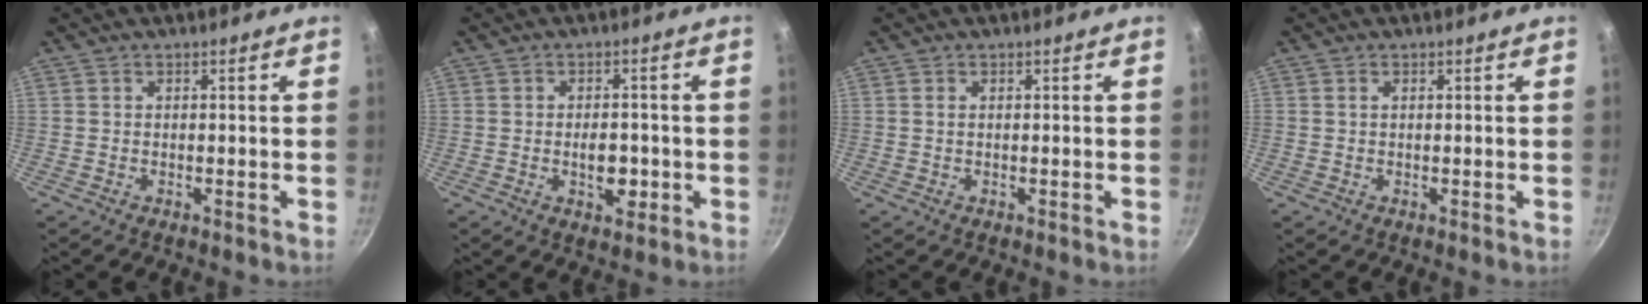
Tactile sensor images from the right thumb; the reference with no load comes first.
{"total": 5.3, "force": [-1.2, 3.1, 4.2], "torque": [-0.041, 0.005, -0.017]}
{"total": 0.7, "force": [0.2, 0.4, 0.6], "torque": [-0.011, 0.001, 0.002]}
{"total": 0.6, "force": [0.2, 0.4, 0.4], "torque": [-0.008, 0.002, 0.003]}